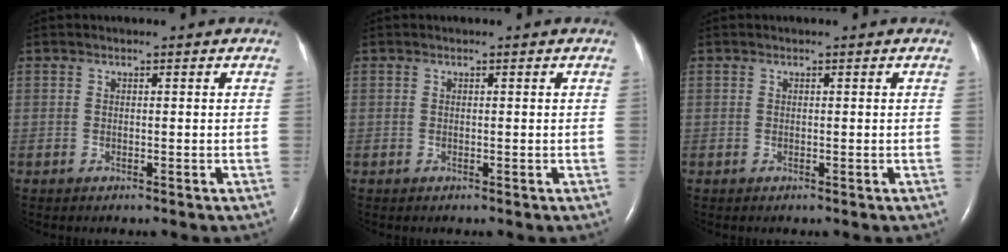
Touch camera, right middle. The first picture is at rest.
{"total": 0.0}
{"total": 0.0}